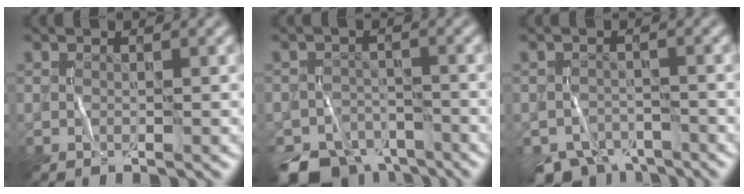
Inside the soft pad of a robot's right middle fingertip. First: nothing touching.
{"total": 7.2, "force": [-5.7, 3.6, 2.4], "torque": [-0.035, -0.017, -0.102]}
{"total": 4.8, "force": [-4.1, 2.1, 1.5], "torque": [-0.019, -0.013, -0.076]}